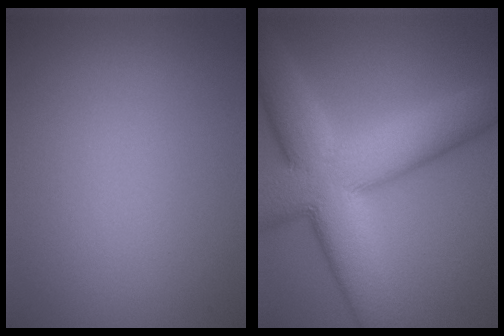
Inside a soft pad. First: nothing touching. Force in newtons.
{"total": 13.1, "press": 13.1, "slide": 0.9}